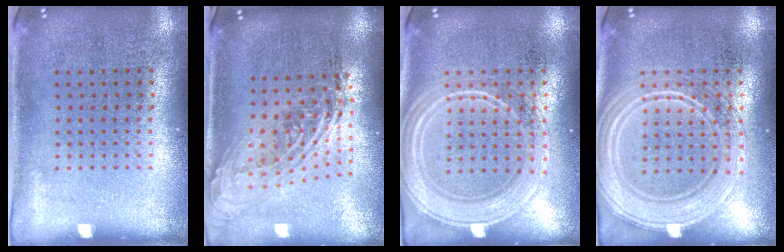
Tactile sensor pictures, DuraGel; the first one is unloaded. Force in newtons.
{"total": 2.1, "press": 1.5, "slide": 1.4}
{"total": 2.2, "press": 2.1, "slide": 0.4}
{"total": 2.9, "press": 2.8, "slide": 0.4}